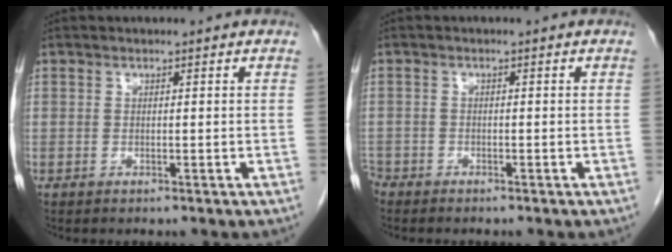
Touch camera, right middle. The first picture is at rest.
{"total": 2.3, "force": [-2.1, 0.9, 0.3], "torque": [-0.009, -0.002, -0.038]}